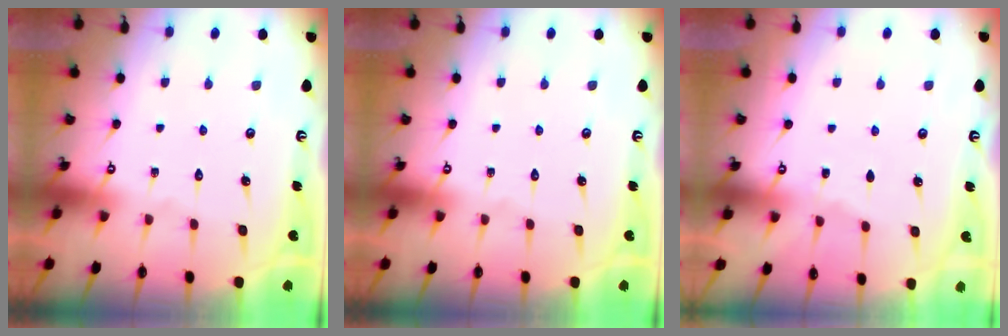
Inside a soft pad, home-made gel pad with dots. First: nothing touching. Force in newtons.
{"total": 0.0}
{"total": 2.3, "press": 2.3, "slide": 0.3}